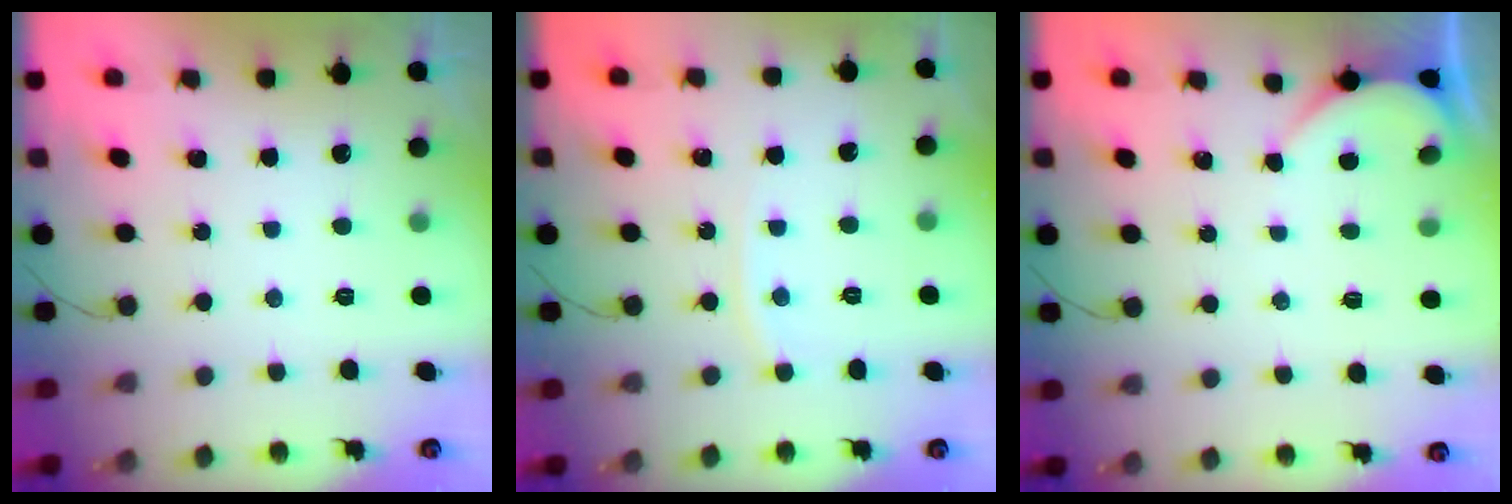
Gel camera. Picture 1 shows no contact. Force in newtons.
{"total": 3.7, "press": 3.7, "slide": 0.5}
{"total": 1.3, "press": 1.3, "slide": 0.1}